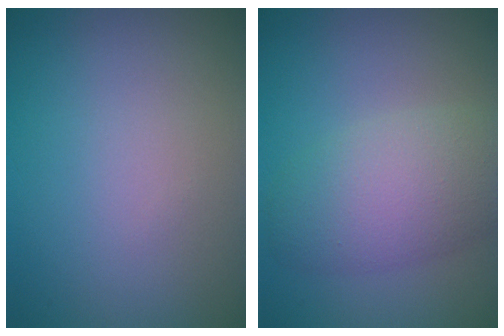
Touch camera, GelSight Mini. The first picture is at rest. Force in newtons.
{"total": 5.6, "press": 5.6, "slide": 0.1}